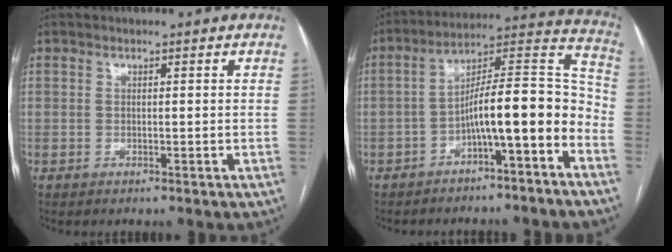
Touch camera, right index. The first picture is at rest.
{"total": 12.8, "force": [-5.1, 1.9, 11.5], "torque": [-0.166, 0.045, -0.077]}